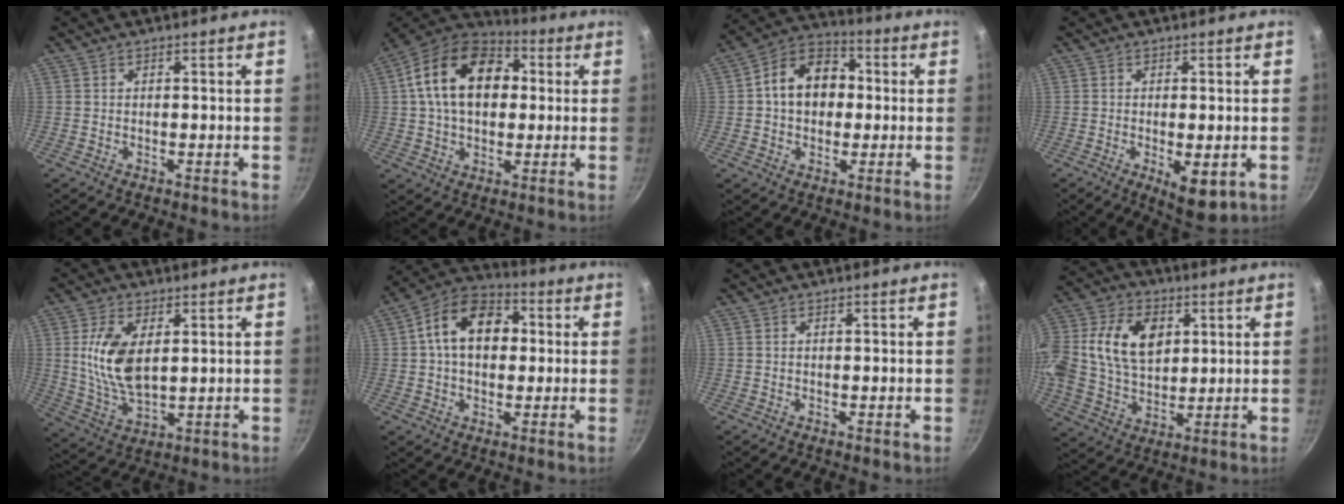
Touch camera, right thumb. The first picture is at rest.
{"total": 19.0, "force": [3.3, 13.0, 13.5], "torque": [-0.200, 0.027, 0.038]}
{"total": 13.0, "force": [0.9, 9.9, 8.3], "torque": [-0.096, 0.029, -0.006]}
{"total": 6.5, "force": [-1.7, 2.4, 5.8], "torque": [-0.082, -0.009, -0.014]}
{"total": 11.7, "force": [2.3, 6.3, 9.6], "torque": [-0.185, -0.016, 0.052]}
{"total": 14.3, "force": [2.0, 10.0, 9.9], "torque": [-0.125, 0.027, 0.013]}
{"total": 0.0}
{"total": 20.1, "force": [4.4, 14.2, 13.5], "torque": [-0.273, 0.022, 0.077]}